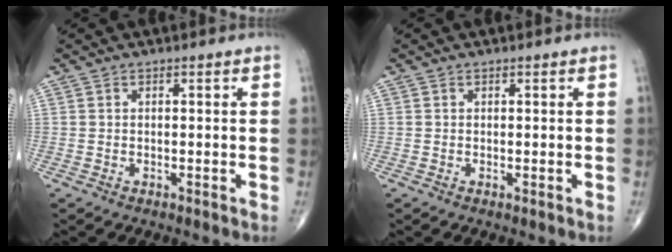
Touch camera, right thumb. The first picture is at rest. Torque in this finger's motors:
{"motor_torque": [-0.02, 0.05, -0.05, -0.33, 0.06]}